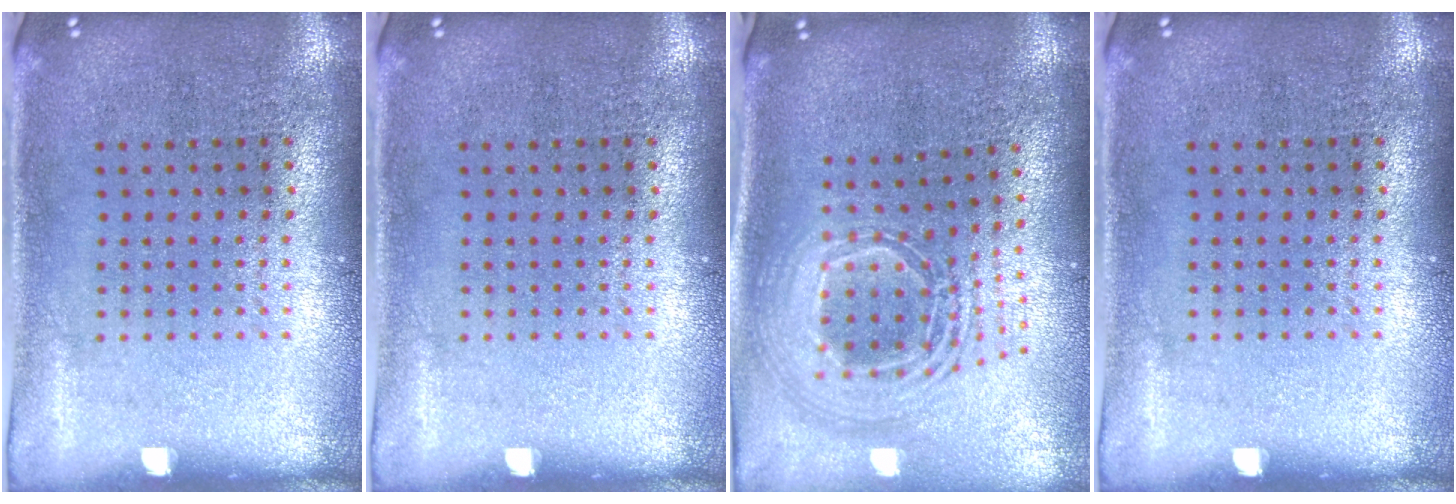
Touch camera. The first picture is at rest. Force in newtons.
{"total": 0.0}
{"total": 2.5, "press": 1.9, "slide": 1.7}
{"total": 0.0}